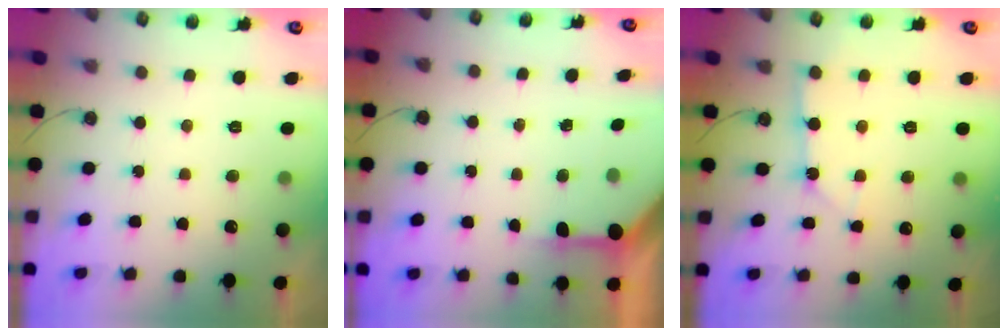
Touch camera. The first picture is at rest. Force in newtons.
{"total": 5.0, "press": 5.0, "slide": 0.2}
{"total": 5.8, "press": 5.8, "slide": 0.5}